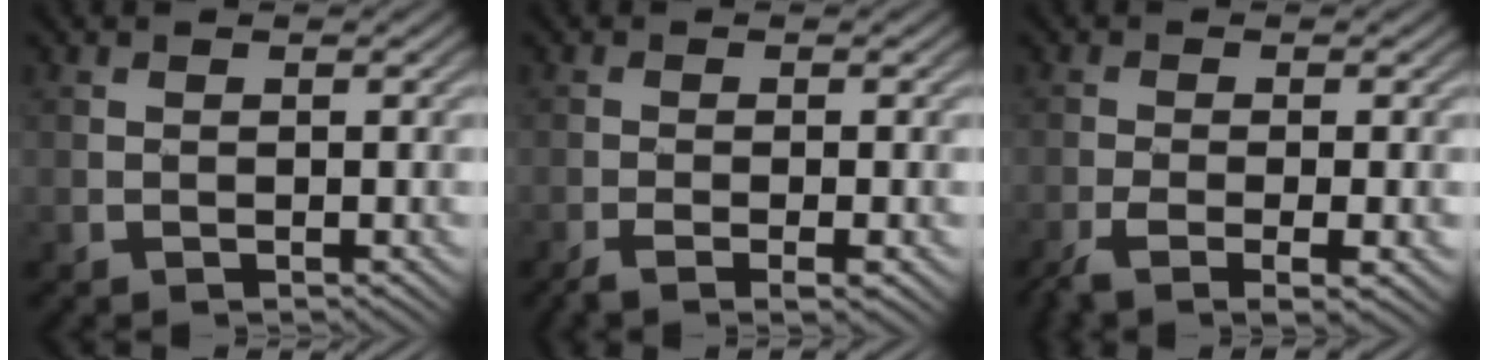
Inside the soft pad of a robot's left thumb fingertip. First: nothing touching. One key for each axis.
{"total": 3.5, "fx": -1.9, "fy": 0.6, "fz": 2.8, "tx": -0.051, "ty": -0.002, "tz": -0.040}
{"total": 5.6, "fx": -3.0, "fy": 1.3, "fz": 4.5, "tx": -0.088, "ty": -0.010, "tz": -0.055}